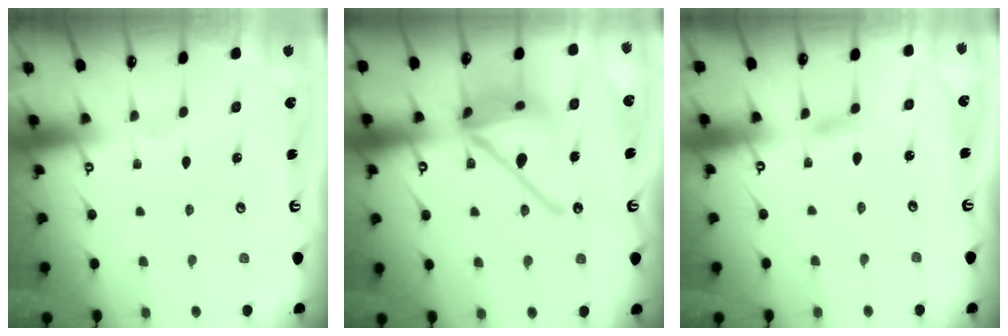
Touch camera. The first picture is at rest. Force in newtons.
{"total": 17.8, "press": 17.7, "slide": 2.0}
{"total": 2.4, "press": 2.4, "slide": 0.3}